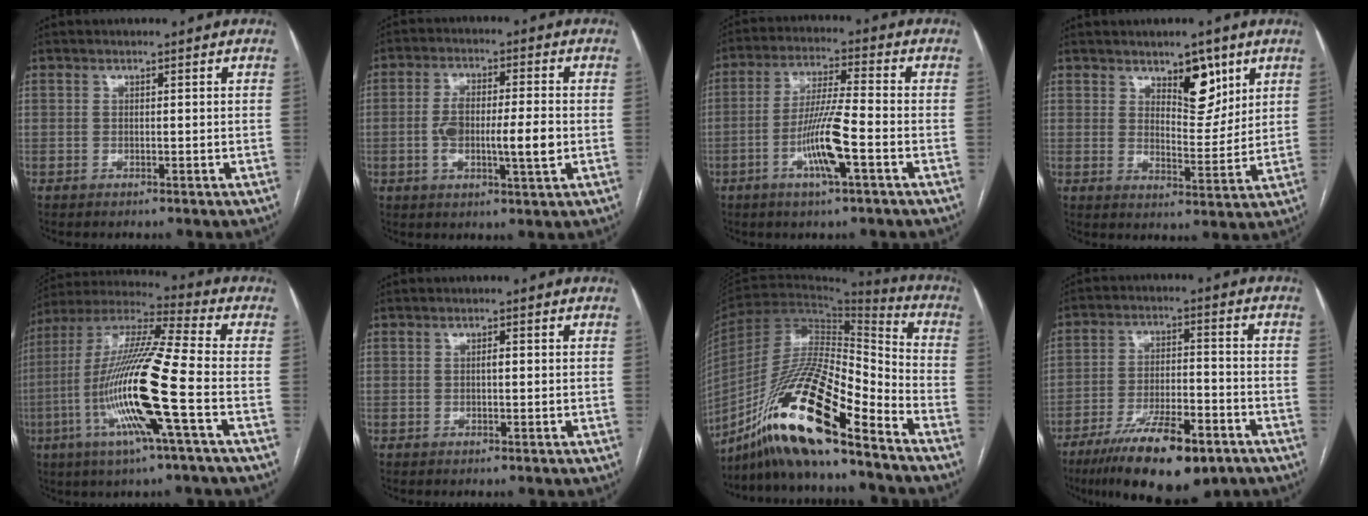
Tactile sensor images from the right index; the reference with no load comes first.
{"total": 8.9, "force": [-1.2, 1.9, 8.6], "torque": [-0.154, 0.009, -0.019]}
{"total": 9.5, "force": [-3.3, 0.2, 8.9], "torque": [-0.171, -0.002, -0.063]}
{"total": 6.9, "force": [4.1, 2.9, 4.8], "torque": [-0.068, -0.004, 0.066]}
{"total": 18.4, "force": [-5.0, 0.0, 17.7], "torque": [-0.355, -0.009, -0.103]}
{"total": 0.9, "force": [0.0, 0.3, 0.9], "torque": [-0.014, 0.002, 0.000]}
{"total": 20.2, "force": [-13.6, 2.5, 14.7], "torque": [-0.301, -0.023, -0.252]}
{"total": 15.5, "force": [-10.1, 4.1, 11.1], "torque": [-0.184, -0.018, -0.168]}